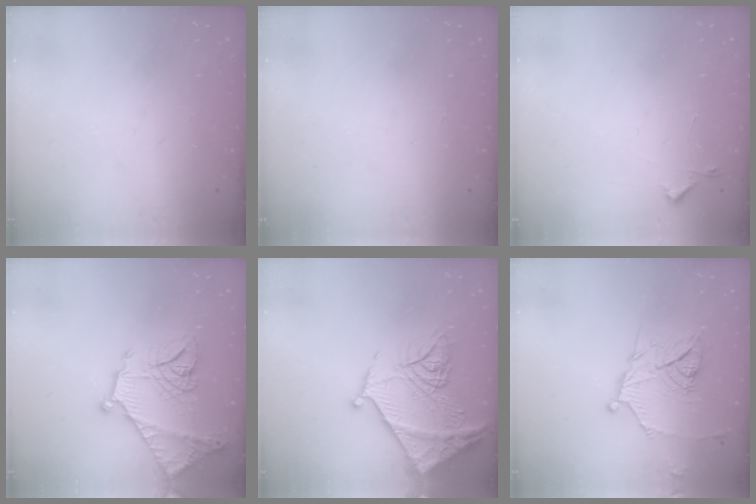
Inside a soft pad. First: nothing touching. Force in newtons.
{"total": 1.5, "press": 1.5, "slide": 0.1}
{"total": 2.7, "press": 2.6, "slide": 0.4}
{"total": 20.7, "press": 20.6, "slide": 2.0}
{"total": 19.8, "press": 19.7, "slide": 2.1}
{"total": 14.1, "press": 14.1, "slide": 0.2}